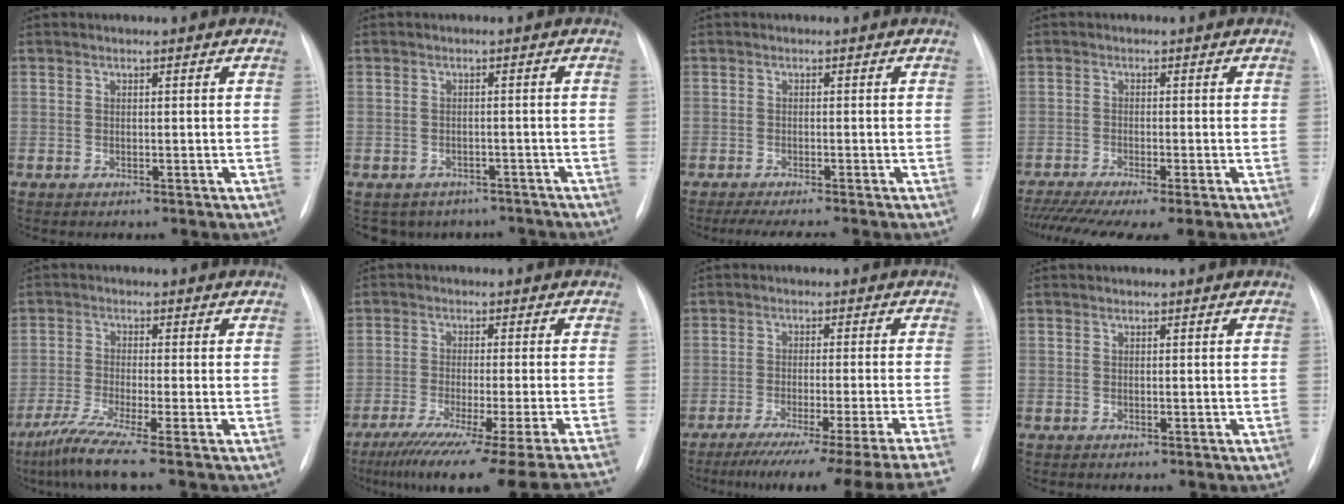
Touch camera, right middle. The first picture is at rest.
{"total": 7.7, "force": [-6.4, 4.3, 0.6], "torque": [0.002, 0.015, -0.069]}
{"total": 5.1, "force": [-4.3, -0.1, 2.8], "torque": [-0.042, -0.012, -0.068]}
{"total": 9.8, "force": [-7.6, 0.8, 6.2], "torque": [-0.095, -0.015, -0.121]}
{"total": 6.3, "force": [-4.6, -1.3, 4.2], "torque": [-0.084, -0.027, -0.091]}
{"total": 23.1, "force": [-19.6, -2.3, 12.0], "torque": [-0.109, -0.075, -0.277]}
{"total": 19.9, "force": [-17.2, -3.0, 9.6], "torque": [-0.077, -0.055, -0.234]}
{"total": 0.0}